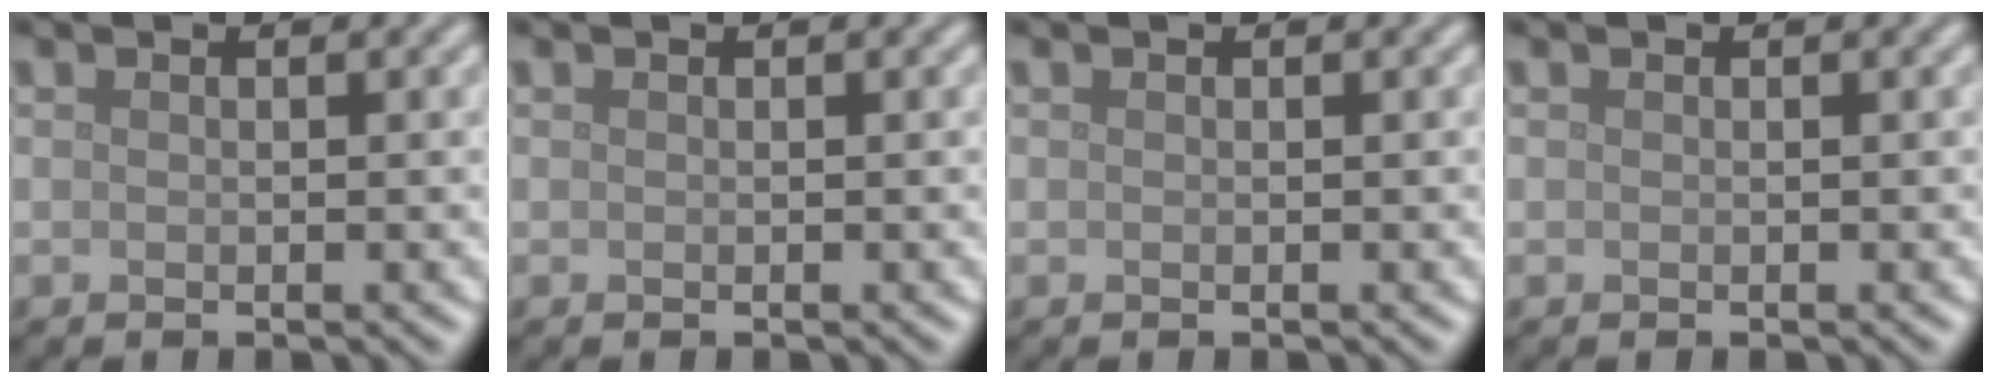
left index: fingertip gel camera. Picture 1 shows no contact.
{"total": 0.0}
{"total": 0.0}
{"total": 0.0}